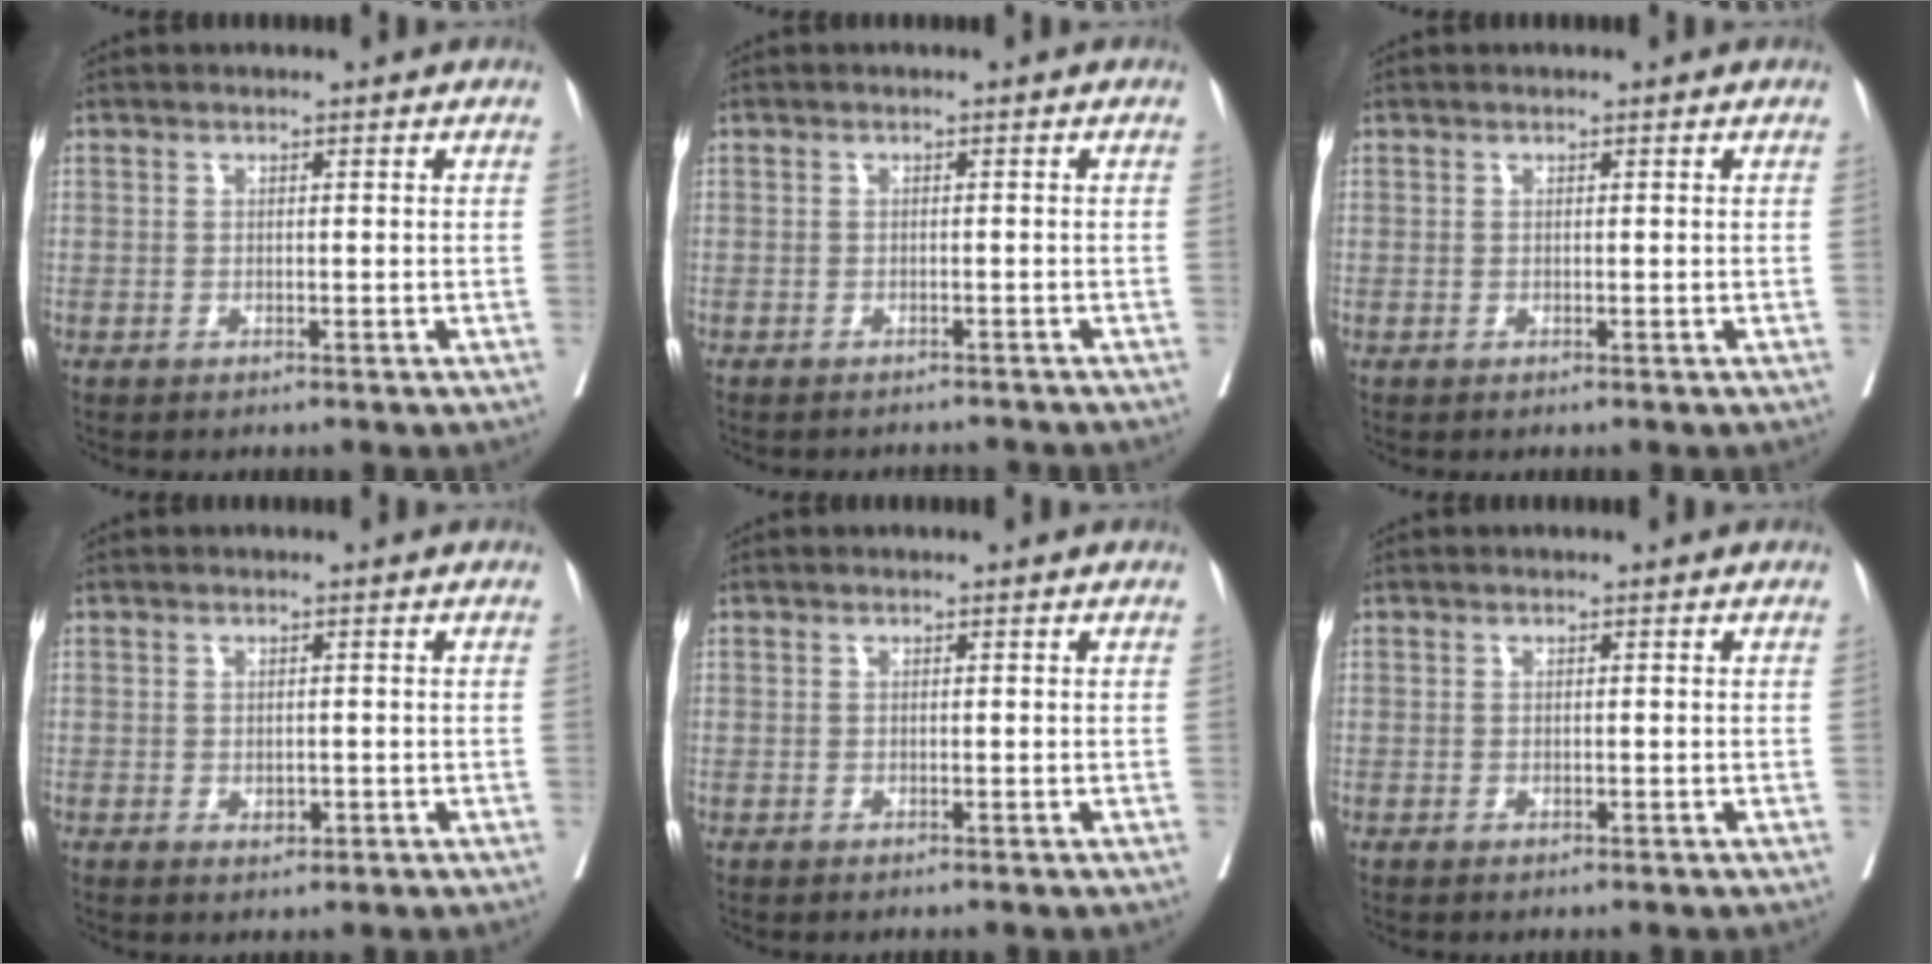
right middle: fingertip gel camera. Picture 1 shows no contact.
{"total": 6.4, "force": [-6.1, 1.0, 1.5], "torque": [-0.014, -0.004, -0.068]}
{"total": 0.0}
{"total": 1.5, "force": [-0.4, 1.0, 1.1], "torque": [-0.015, 0.001, -0.003]}
{"total": 0.0}
{"total": 0.0}